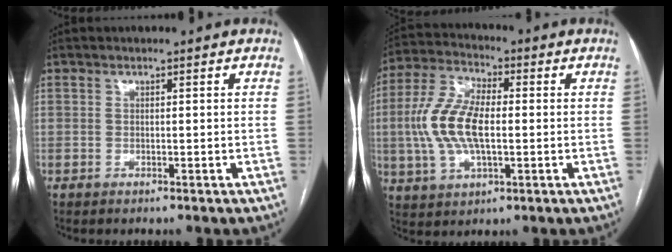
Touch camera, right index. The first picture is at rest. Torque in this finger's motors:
{"motor_torque": [1.35, 0.79, 0.90, 0.21]}